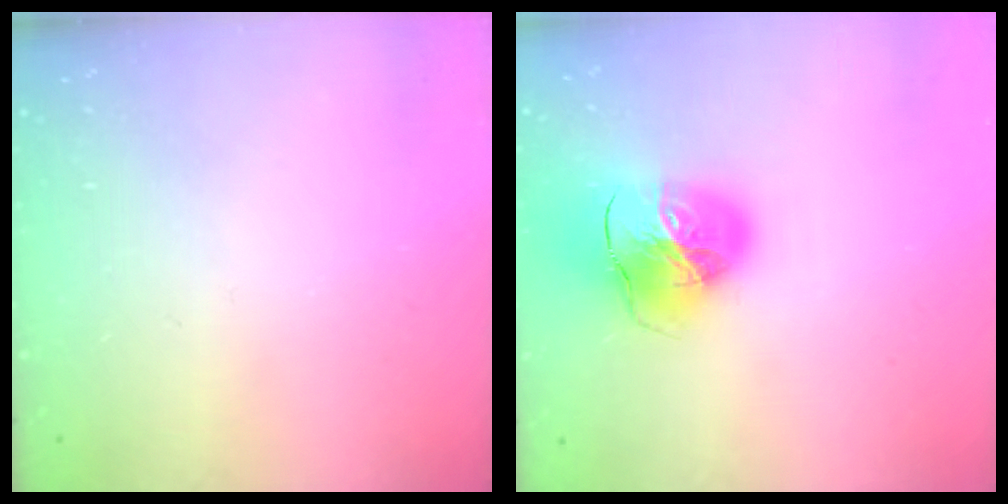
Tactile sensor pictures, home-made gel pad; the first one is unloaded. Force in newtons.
{"total": 19.2, "press": 19.0, "slide": 2.1}